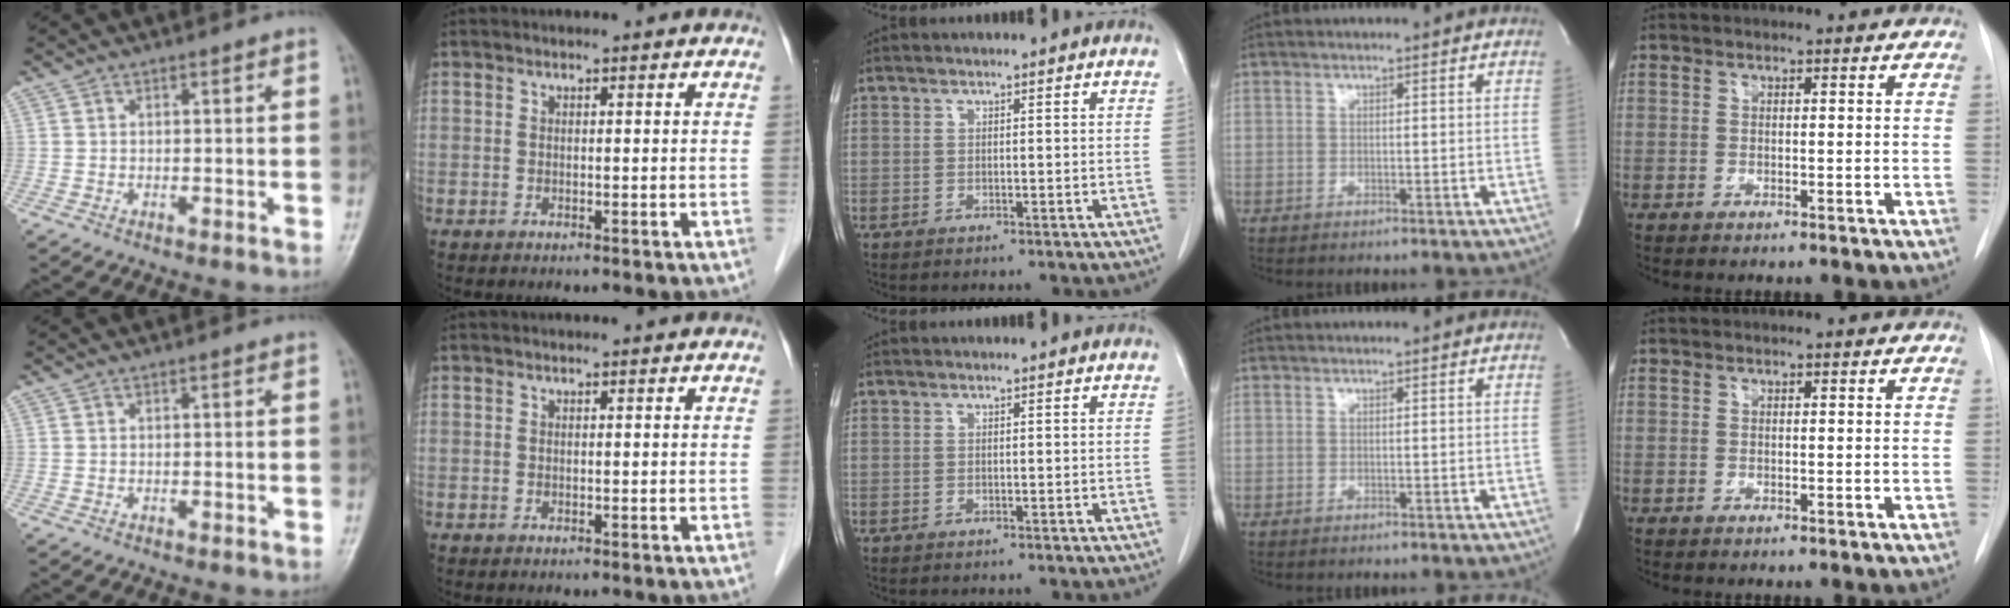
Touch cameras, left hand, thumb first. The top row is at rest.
{}